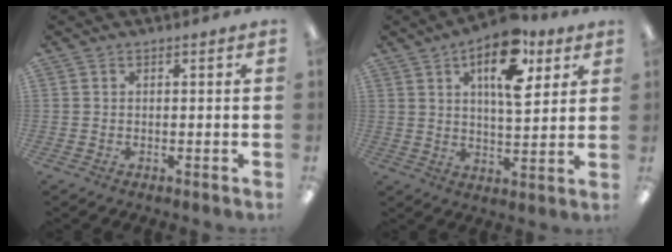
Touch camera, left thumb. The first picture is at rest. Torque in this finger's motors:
{"motor_torque": [0.07, 0.44, -0.05, -0.17, 0.06]}